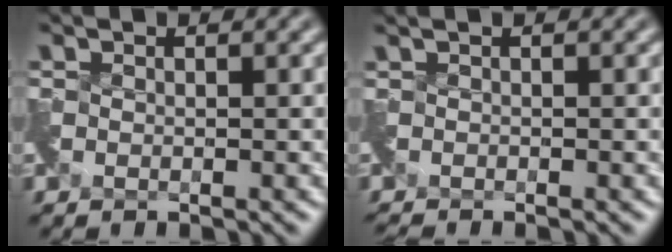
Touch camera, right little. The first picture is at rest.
{"total": 1.3, "force": [-0.9, -0.1, 0.9], "torque": [-0.017, -0.009, -0.023]}